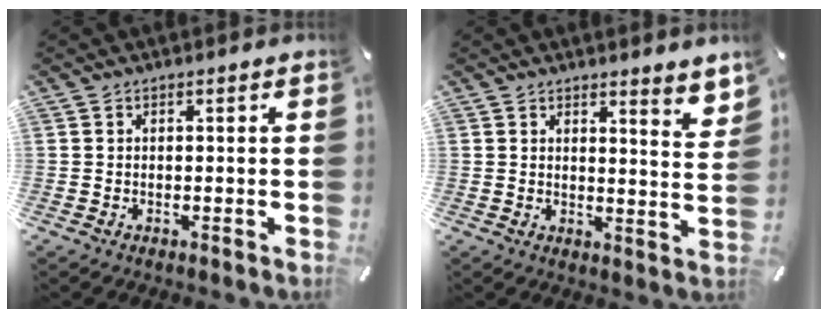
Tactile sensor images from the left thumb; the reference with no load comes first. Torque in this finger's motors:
{"motor_torque": [0.15, -0.66, -0.03, 0.31, -0.04]}